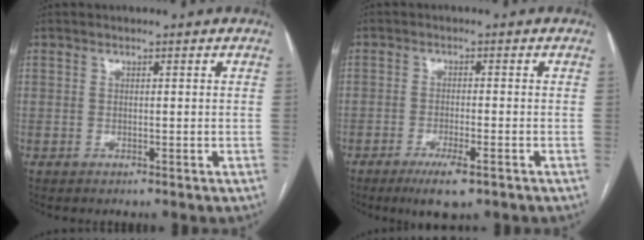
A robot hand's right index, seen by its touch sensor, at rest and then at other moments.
{"total": 5.3, "force": [-3.2, 0.9, 4.2], "torque": [-0.078, -0.011, -0.049]}